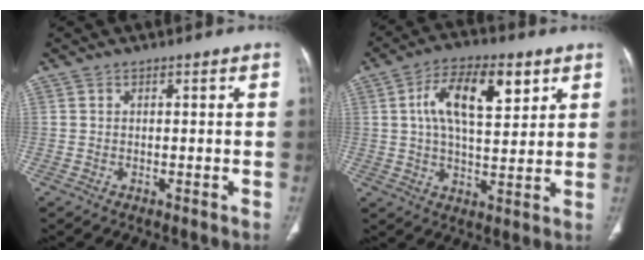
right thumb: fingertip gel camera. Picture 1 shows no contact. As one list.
[{"total": 13.5, "force": [4.8, 6.2, 11.0], "torque": [-0.172, -0.004, 0.079]}]